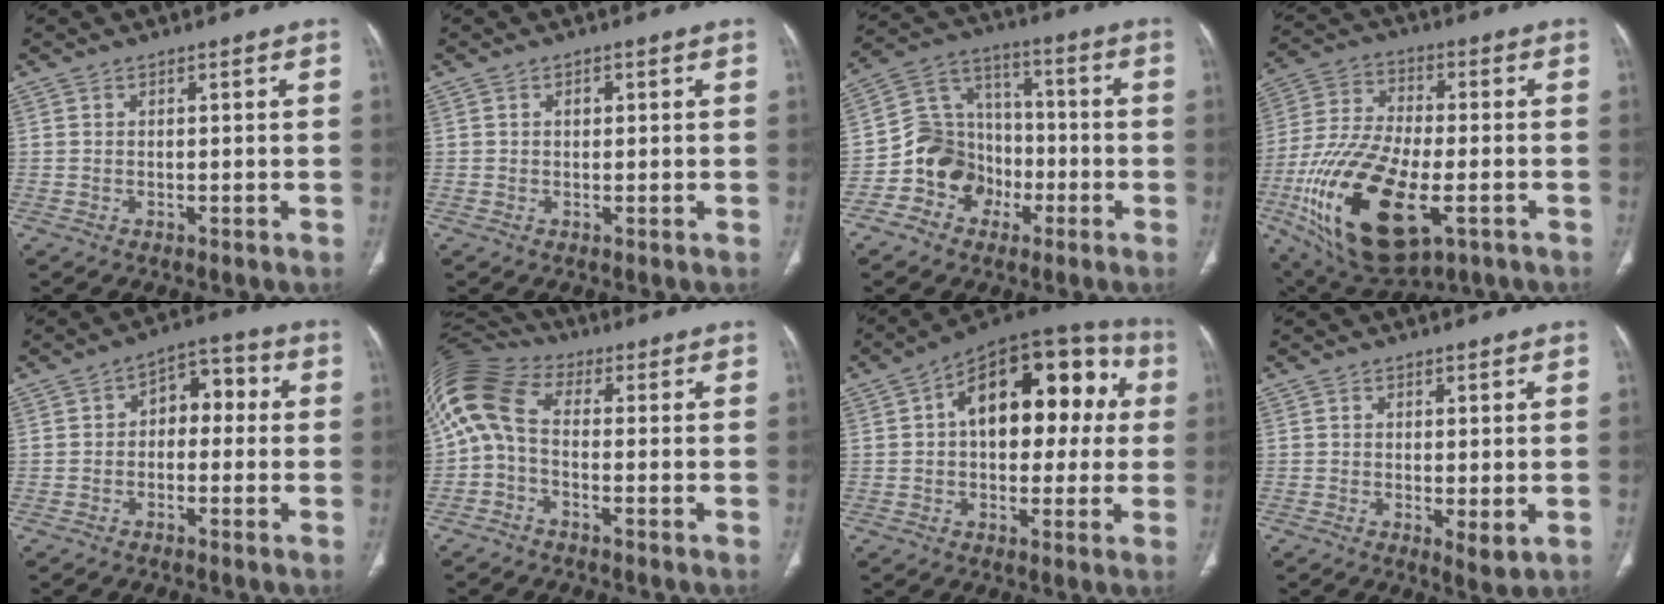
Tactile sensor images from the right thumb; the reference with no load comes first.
{"total": 1.1, "force": [0.2, 0.8, 0.7], "torque": [-0.007, 0.002, 0.002]}
{"total": 12.5, "force": [-4.9, 10.7, 4.3], "torque": [-0.028, 0.068, -0.090]}
{"total": 24.5, "force": [-8.1, 11.5, 20.1], "torque": [-0.425, -0.003, -0.128]}
{"total": 7.0, "force": [0.2, 4.6, 5.3], "torque": [-0.038, 0.031, -0.010]}
{"total": 11.6, "force": [-0.4, 6.7, 9.4], "torque": [-0.203, 0.042, -0.021]}
{"total": 21.1, "force": [3.6, 11.9, 17.0], "torque": [-0.192, 0.042, 0.041]}
{"total": 3.0, "force": [-0.3, 0.9, 2.9], "torque": [-0.050, -0.015, -0.006]}